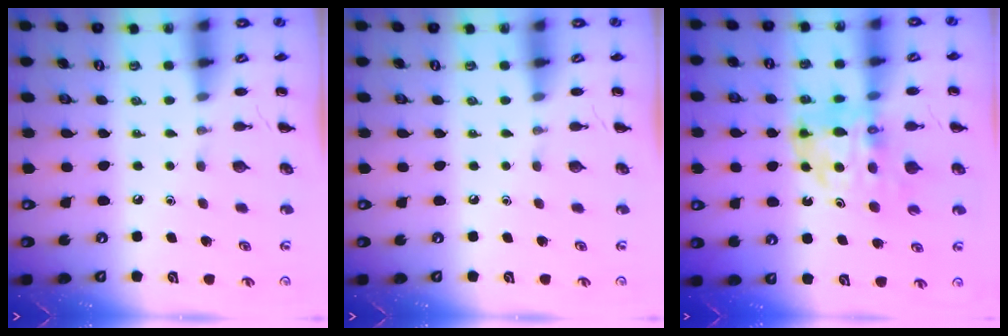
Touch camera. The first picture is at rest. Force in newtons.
{"total": 0.0}
{"total": 10.3, "press": 9.8, "slide": 3.1}